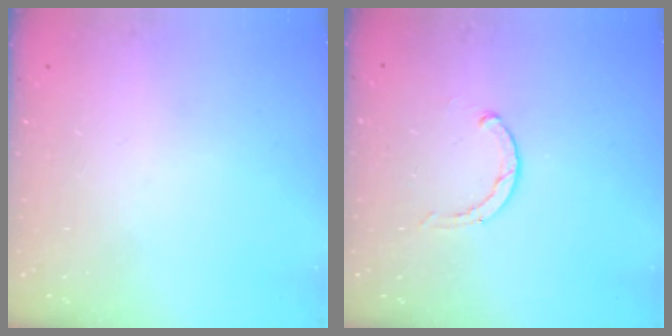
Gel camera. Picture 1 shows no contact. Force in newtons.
{"total": 2.3, "press": 2.3, "slide": 0.3}